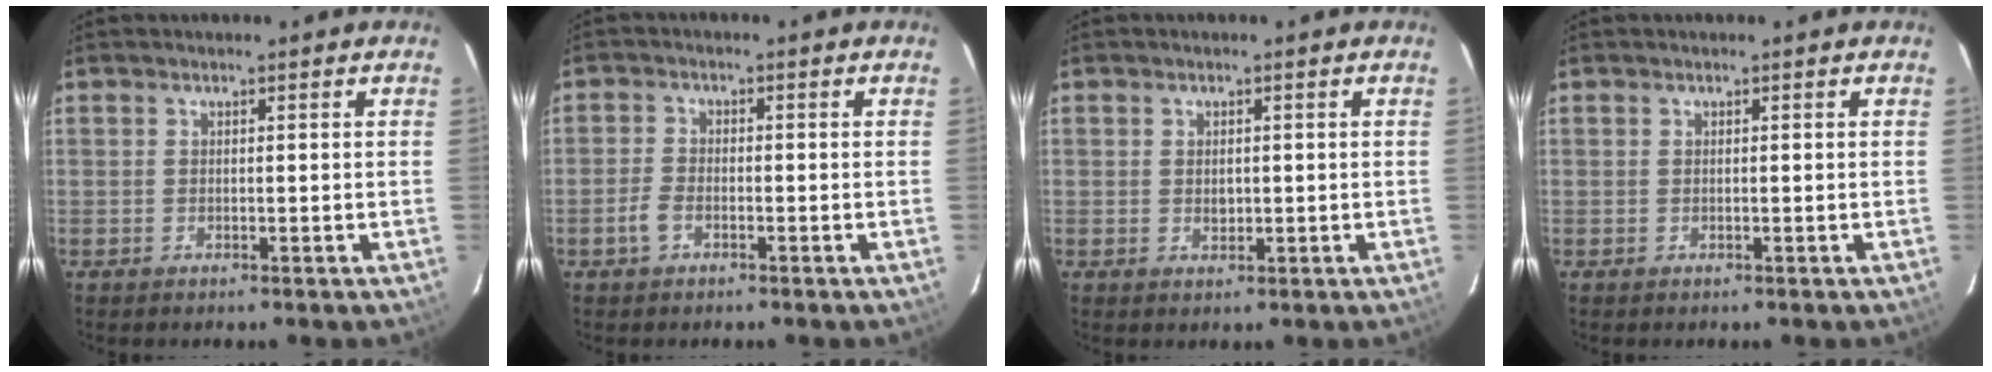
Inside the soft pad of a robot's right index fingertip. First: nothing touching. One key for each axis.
{"total": 2.8, "fx": -1.6, "fy": 1.5, "fz": 1.7, "tx": -0.048, "ty": 0.004, "tz": -0.034}
{"total": 1.6, "fx": 0.0, "fy": 1.3, "fz": 1.1, "tx": -0.016, "ty": 0.001, "tz": 0.002}
{"total": 0.0}